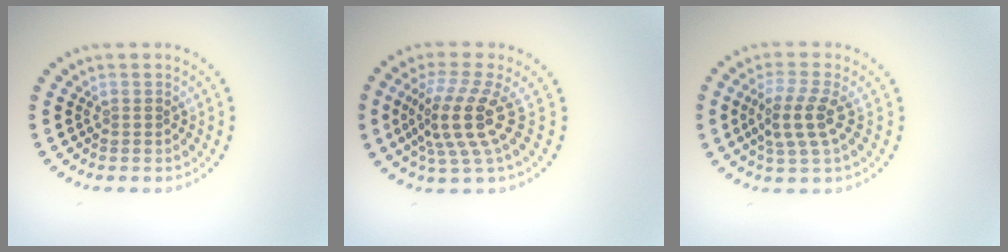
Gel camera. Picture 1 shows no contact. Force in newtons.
{"total": 4.6, "press": 3.4, "slide": 3.1}
{"total": 3.2, "press": 2.9, "slide": 1.5}